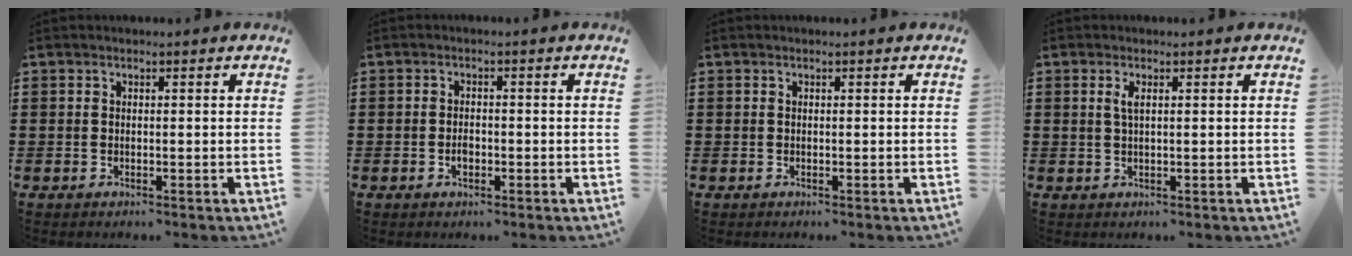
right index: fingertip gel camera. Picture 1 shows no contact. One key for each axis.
{"total": 1.7, "fx": -0.6, "fy": 1.0, "fz": 1.3, "tx": -0.025, "ty": 0.001, "tz": -0.012}
{"total": 0.0}
{"total": 1.7, "fx": 0.5, "fy": 0.4, "fz": 1.5, "tx": -0.031, "ty": 0.003, "tz": 0.008}